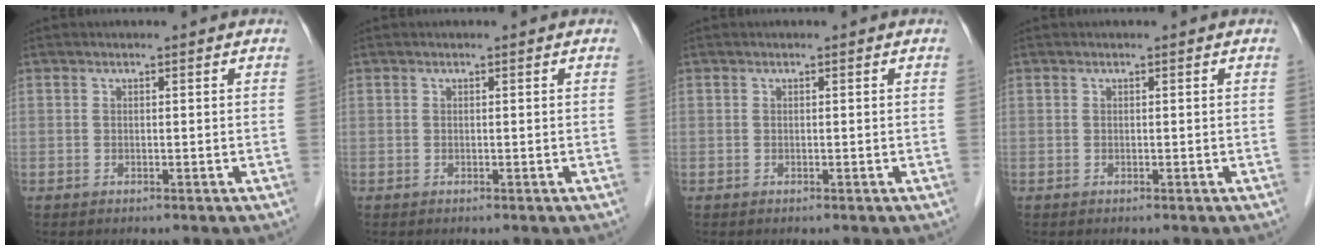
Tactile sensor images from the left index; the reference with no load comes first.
{"total": 0.0}
{"total": 0.0}
{"total": 0.0}